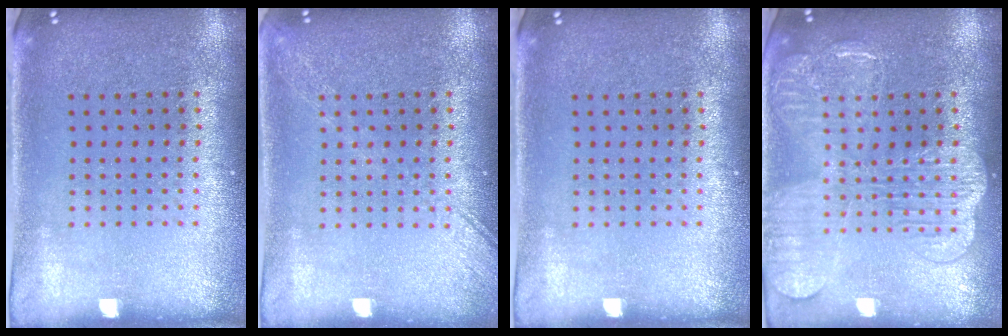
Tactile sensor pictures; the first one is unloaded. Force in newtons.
{"total": 1.8, "press": 1.8, "slide": 0.2}
{"total": 0.0}
{"total": 4.0, "press": 3.9, "slide": 0.6}